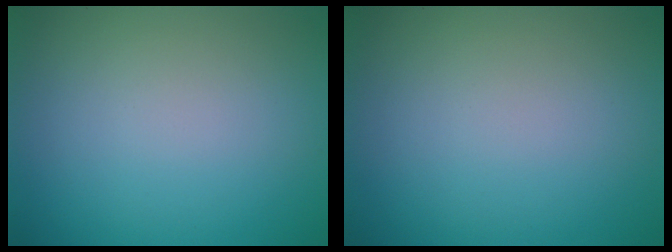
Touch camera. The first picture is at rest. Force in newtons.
{"total": 0.0}